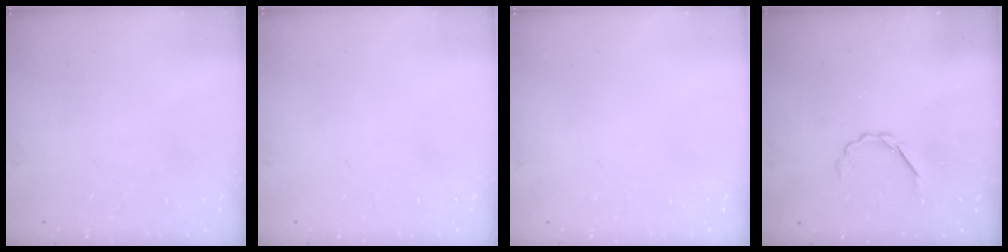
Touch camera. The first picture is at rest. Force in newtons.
{"total": 0.0}
{"total": 0.0}
{"total": 2.5, "press": 2.4, "slide": 0.8}